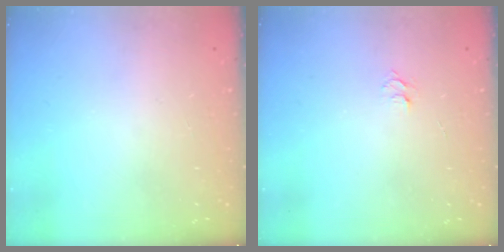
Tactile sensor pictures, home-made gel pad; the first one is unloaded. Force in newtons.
{"total": 3.9, "press": 3.9, "slide": 0.4}